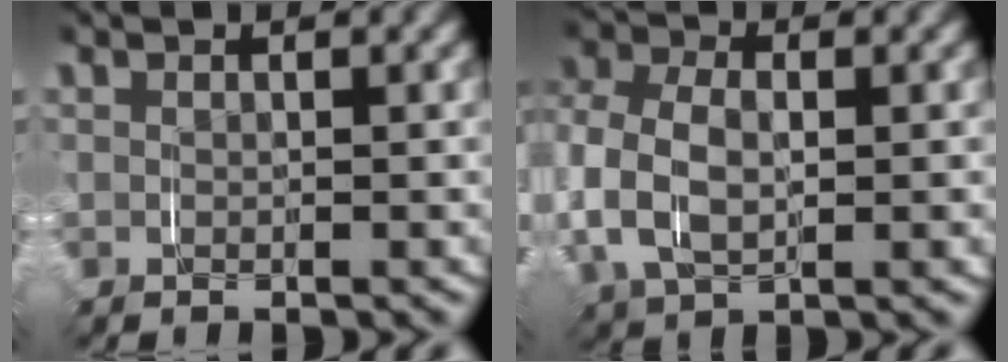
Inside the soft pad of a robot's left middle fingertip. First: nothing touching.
{"total": 2.4, "force": [-0.3, 2.0, 1.3], "torque": [-0.038, -0.001, -0.011]}